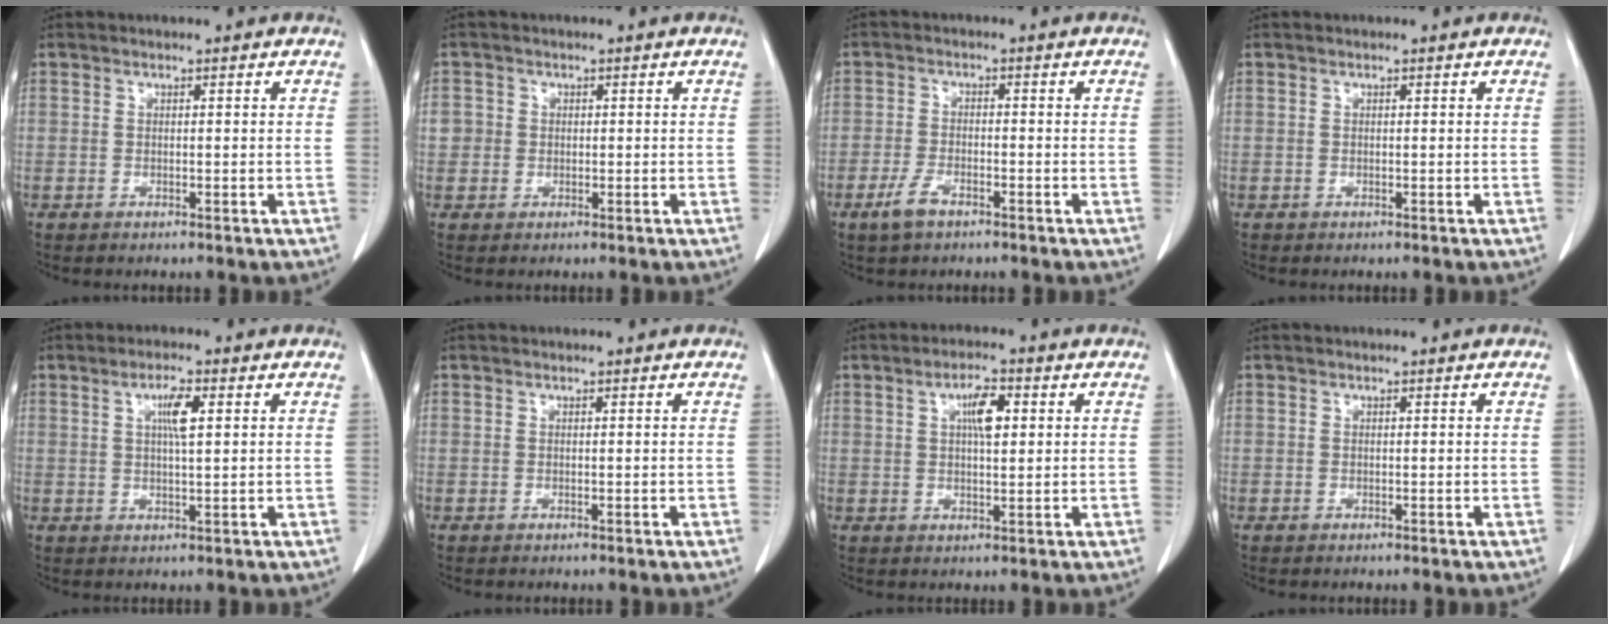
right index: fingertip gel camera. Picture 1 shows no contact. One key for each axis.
{"total": 2.5, "fx": 0.2, "fy": 2.5, "fz": 0.4, "tx": 0.007, "ty": 0.007, "tz": 0.003}
{"total": 3.8, "fx": -2.5, "fy": 1.3, "fz": 2.5, "tx": -0.058, "ty": -0.001, "tz": -0.047}
{"total": 0.0}
{"total": 4.0, "fx": 1.3, "fy": 0.5, "fz": 3.8, "tx": -0.068, "ty": -0.001, "tz": 0.022}
{"total": 0.0}
{"total": 4.7, "fx": 1.4, "fy": 1.4, "fz": 4.3, "tx": -0.075, "ty": 0.006, "tz": 0.023}
{"total": 0.0}